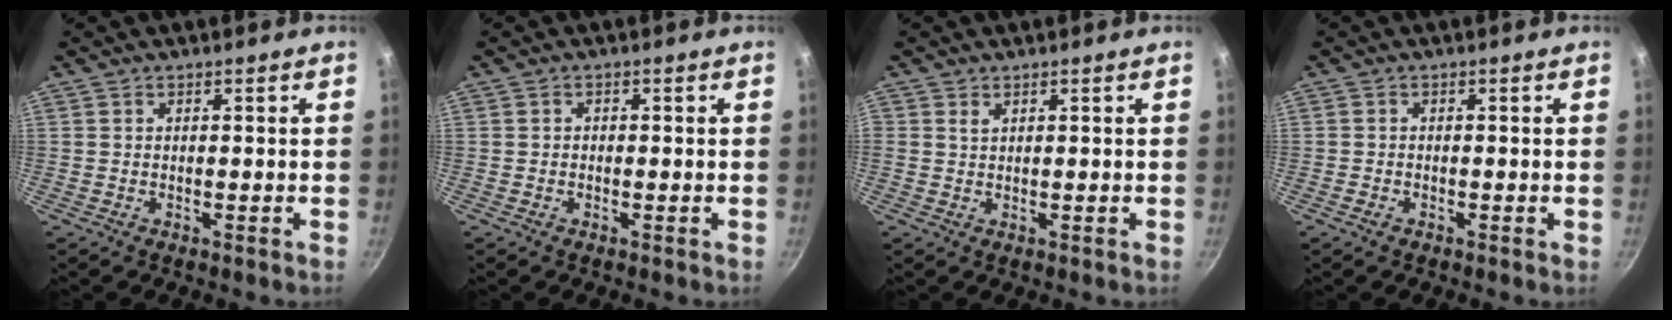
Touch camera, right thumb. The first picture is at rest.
{"total": 0.7, "force": [-0.2, 0.6, 0.3], "torque": [-0.004, 0.003, -0.004]}
{"total": 1.0, "force": [0.6, 0.6, 0.5], "torque": [-0.008, -0.004, 0.012]}
{"total": 1.2, "force": [-0.8, 0.7, 0.6], "torque": [-0.015, 0.003, -0.018]}